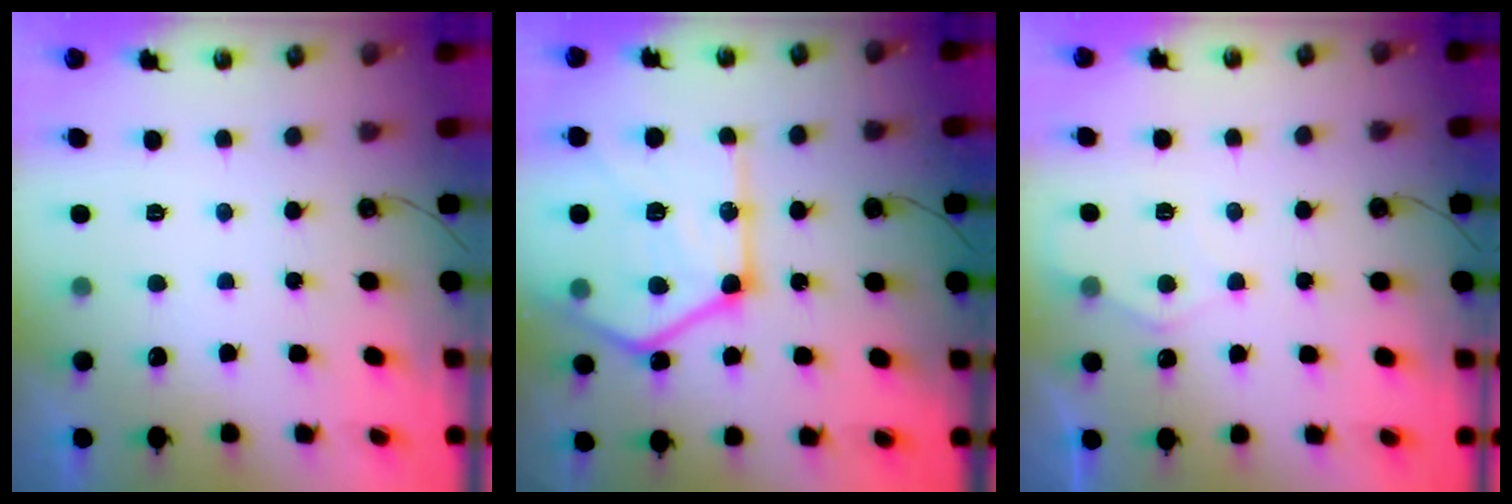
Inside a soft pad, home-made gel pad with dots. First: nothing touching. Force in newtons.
{"total": 26.3, "press": 26.2, "slide": 2.8}
{"total": 6.0, "press": 6.0, "slide": 0.8}